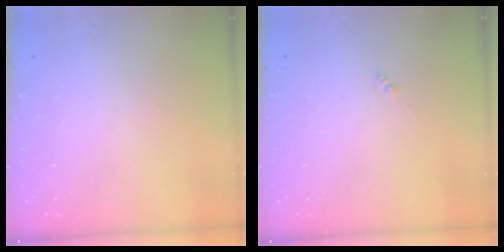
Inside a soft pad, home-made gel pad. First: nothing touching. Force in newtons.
{"total": 0.0}